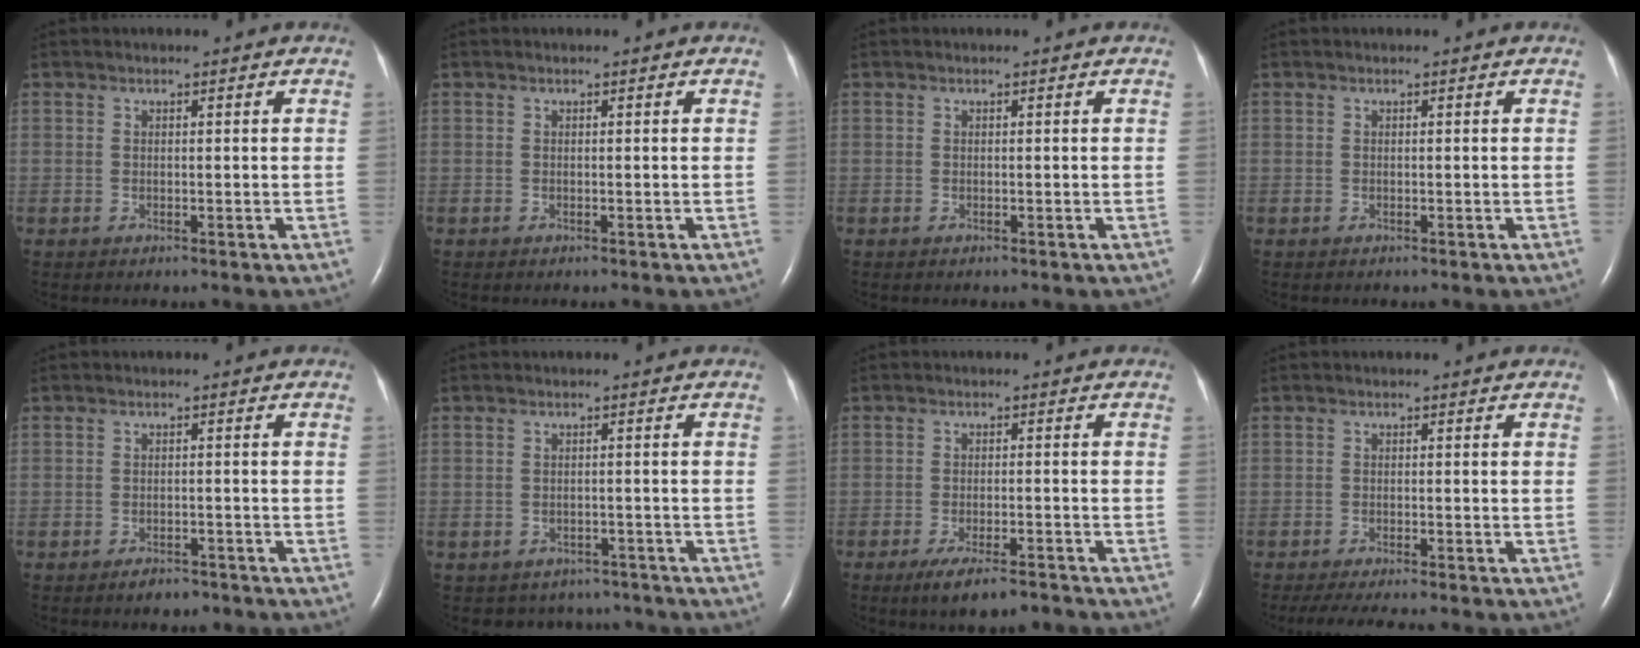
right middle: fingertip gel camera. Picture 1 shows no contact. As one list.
[{"total": 0.0}, {"total": 0.0}, {"total": 0.0}, {"total": 2.4, "force": [-2.0, 0.9, 0.9], "torque": [-0.022, 0.000, -0.026]}, {"total": 5.5, "force": [-4.8, 2.7, -0.2], "torque": [0.006, 0.015, -0.054]}, {"total": 6.3, "force": [-5.0, 1.0, 3.8], "torque": [-0.066, -0.011, -0.083]}, {"total": 7.3, "force": [-6.2, 0.5, 3.7], "torque": [-0.056, -0.016, -0.096]}]